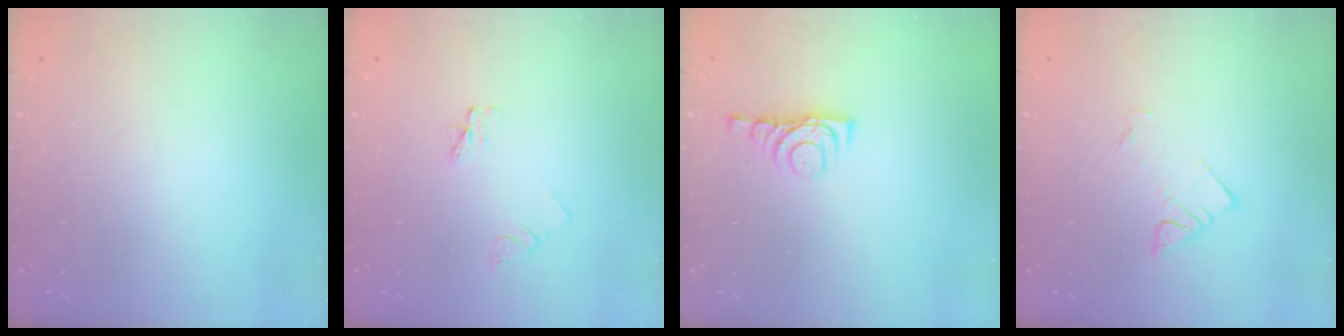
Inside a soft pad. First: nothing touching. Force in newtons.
{"total": 3.2, "press": 3.2, "slide": 0.4}
{"total": 5.0, "press": 4.9, "slide": 0.7}
{"total": 3.5, "press": 3.5, "slide": 0.4}